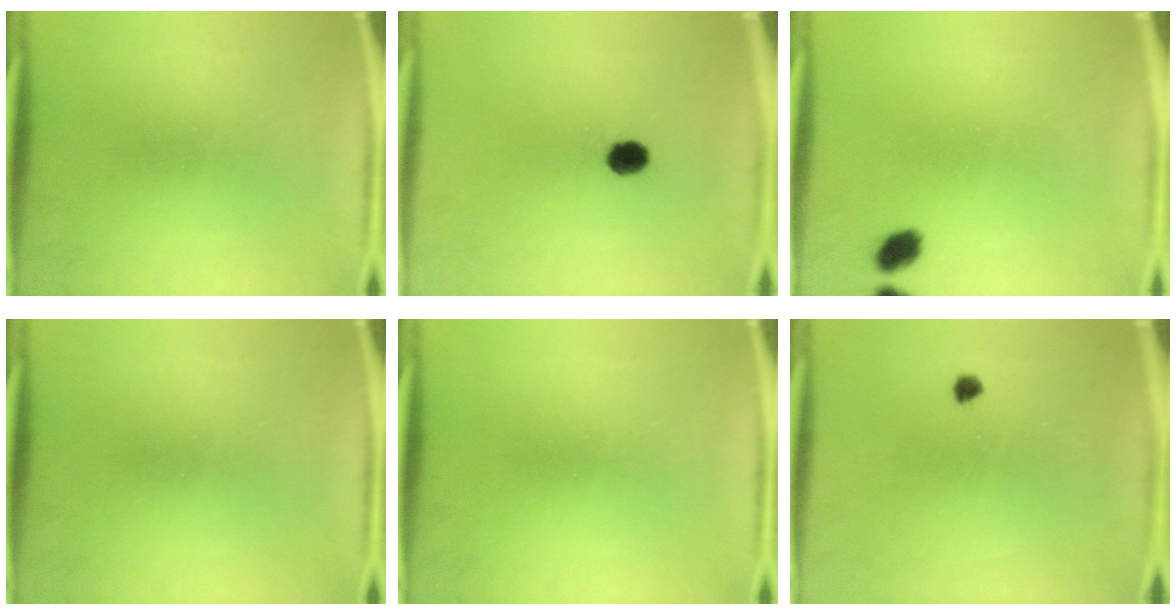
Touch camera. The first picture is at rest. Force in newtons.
{"total": 4.0}
{"total": 2.8}
{"total": 0.0}
{"total": 0.0}
{"total": 1.3}